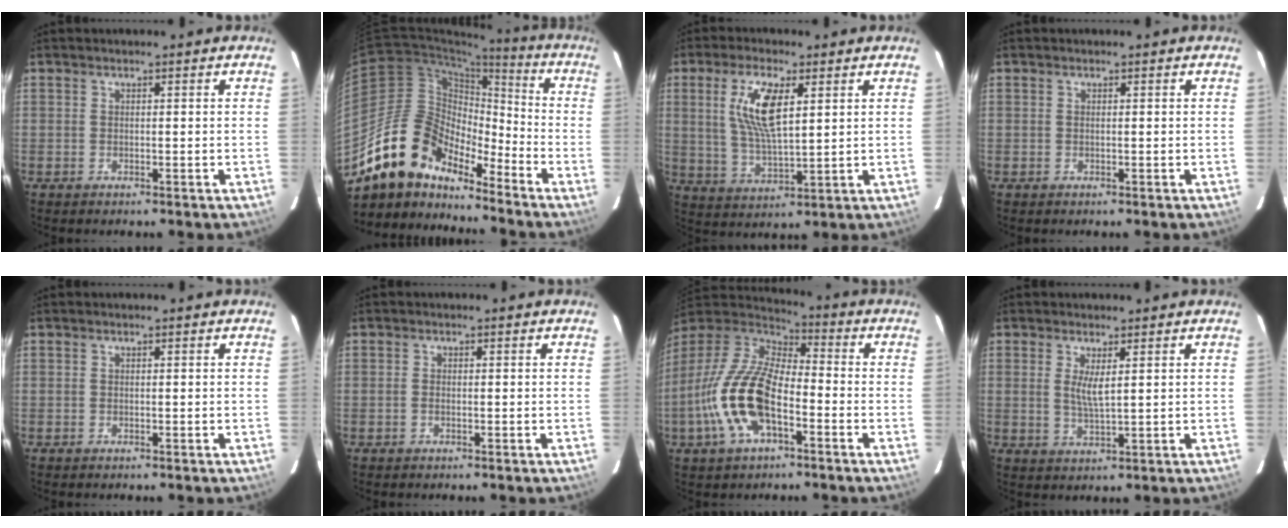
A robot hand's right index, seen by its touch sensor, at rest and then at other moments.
{"total": 16.1, "force": [-13.5, 6.6, 5.8], "torque": [-0.107, 0.018, -0.249]}
{"total": 10.5, "force": [3.4, 3.4, 9.4], "torque": [-0.185, 0.002, 0.071]}
{"total": 0.0}
{"total": 0.0}
{"total": 0.8, "force": [-0.3, 0.5, 0.5], "torque": [-0.013, 0.000, -0.007]}
{"total": 17.6, "force": [-6.2, 7.9, 14.5], "torque": [-0.302, -0.012, -0.124]}
{"total": 3.7, "force": [1.1, 0.7, 3.4], "torque": [-0.066, -0.008, 0.020]}